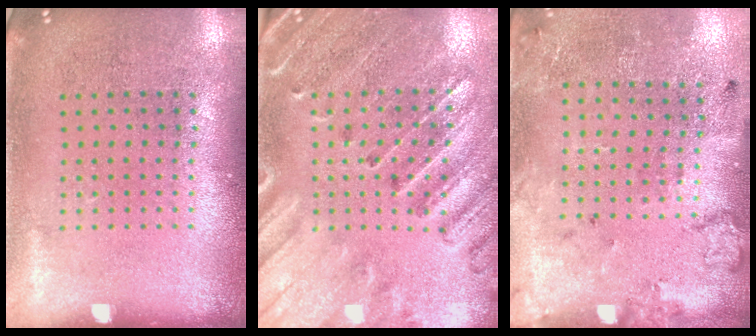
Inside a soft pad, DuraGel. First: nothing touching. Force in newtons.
{"total": 2.6, "press": 2.4, "slide": 0.9}
{"total": 2.3, "press": 1.4, "slide": 1.9}